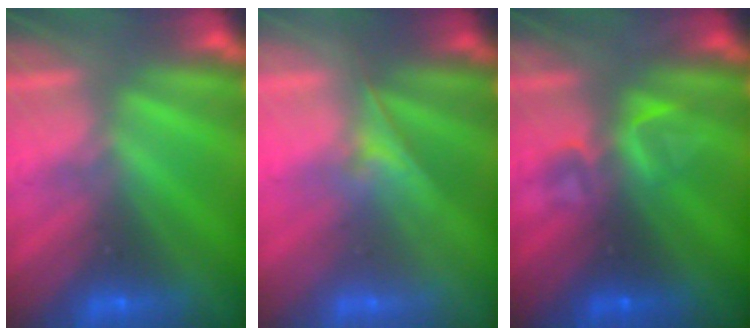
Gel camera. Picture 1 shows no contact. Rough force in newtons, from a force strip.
{"total": 1.9}
{"total": 3.9}